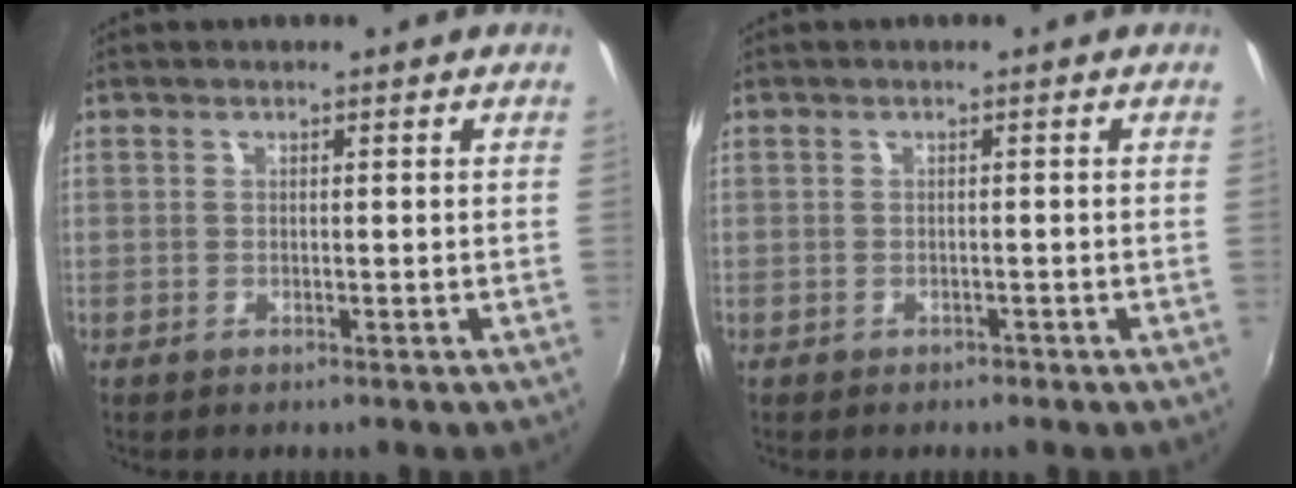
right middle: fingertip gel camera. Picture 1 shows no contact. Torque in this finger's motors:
{"motor_torque": [0.29, -0.09, -0.02, -0.01]}